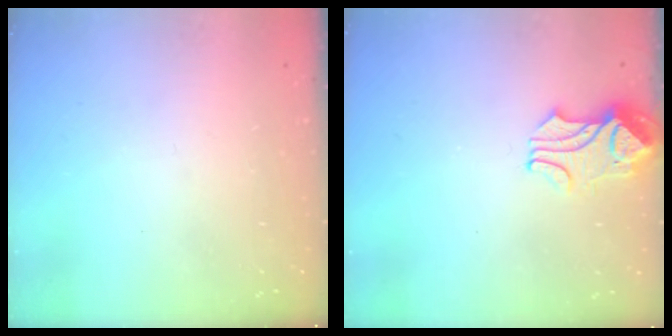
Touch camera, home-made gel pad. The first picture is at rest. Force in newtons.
{"total": 2.1, "press": 2.0, "slide": 0.7}